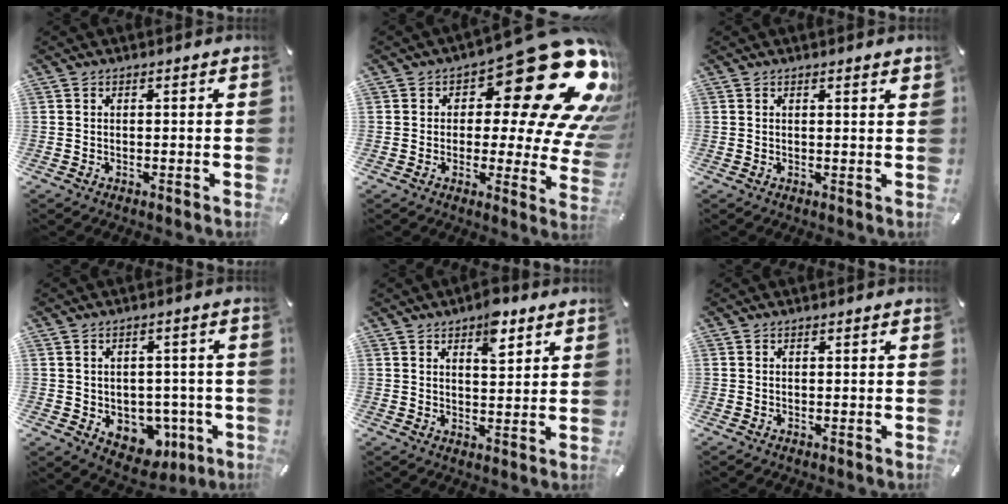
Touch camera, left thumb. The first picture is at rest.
{"total": 27.7, "force": [12.1, 11.0, 22.4], "torque": [-0.283, -0.092, 0.203]}
{"total": 1.0, "force": [0.8, 0.0, 0.6], "torque": [-0.013, -0.002, 0.014]}
{"total": 8.4, "force": [-1.9, 7.2, 4.0], "torque": [-0.035, 0.006, -0.022]}
{"total": 6.9, "force": [4.5, 3.2, 4.2], "torque": [-0.045, -0.022, 0.072]}
{"total": 0.0}